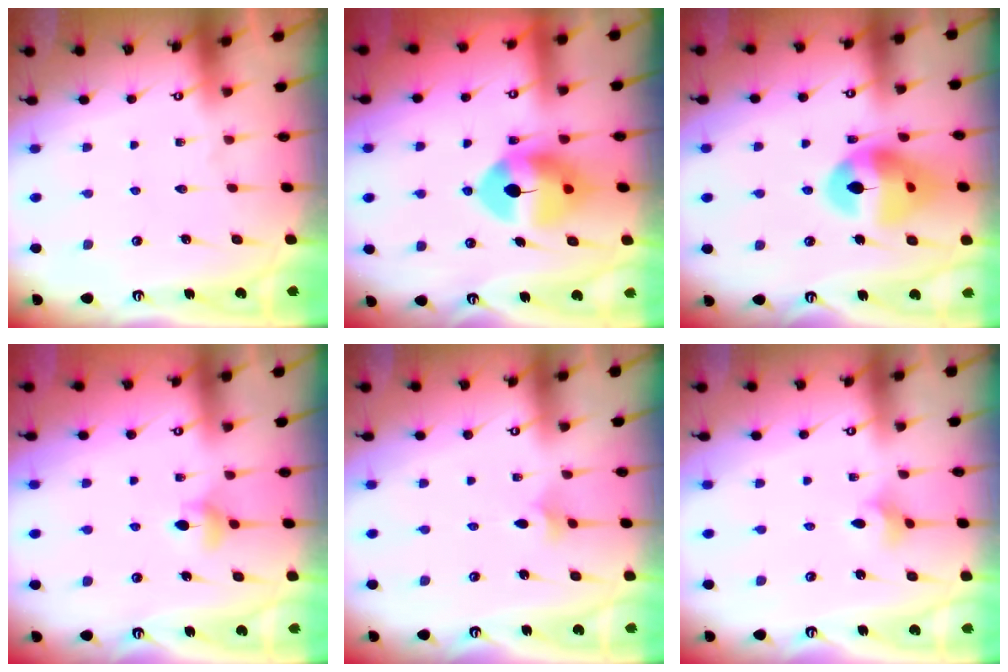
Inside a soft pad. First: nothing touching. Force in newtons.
{"total": 10.8, "press": 10.6, "slide": 1.9}
{"total": 15.1, "press": 14.9, "slide": 2.1}
{"total": 5.2, "press": 5.1, "slide": 0.8}
{"total": 2.3, "press": 2.2, "slide": 0.6}
{"total": 3.3, "press": 3.2, "slide": 0.7}